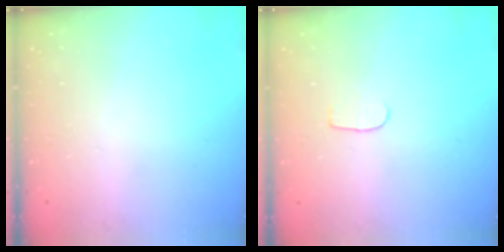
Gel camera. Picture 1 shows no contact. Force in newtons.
{"total": 3.2, "press": 3.2, "slide": 0.3}